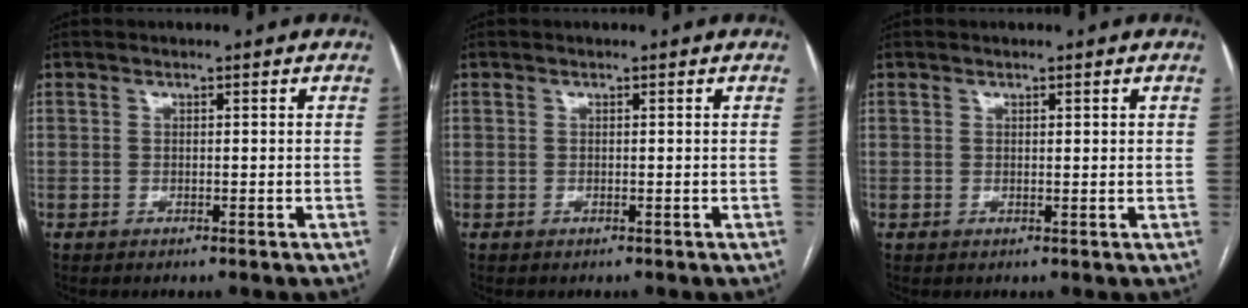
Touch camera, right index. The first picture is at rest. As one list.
[{"total": 0.0}, {"total": 0.8, "force": [0.4, 0.3, 0.6], "torque": [-0.010, 0.002, 0.004]}]